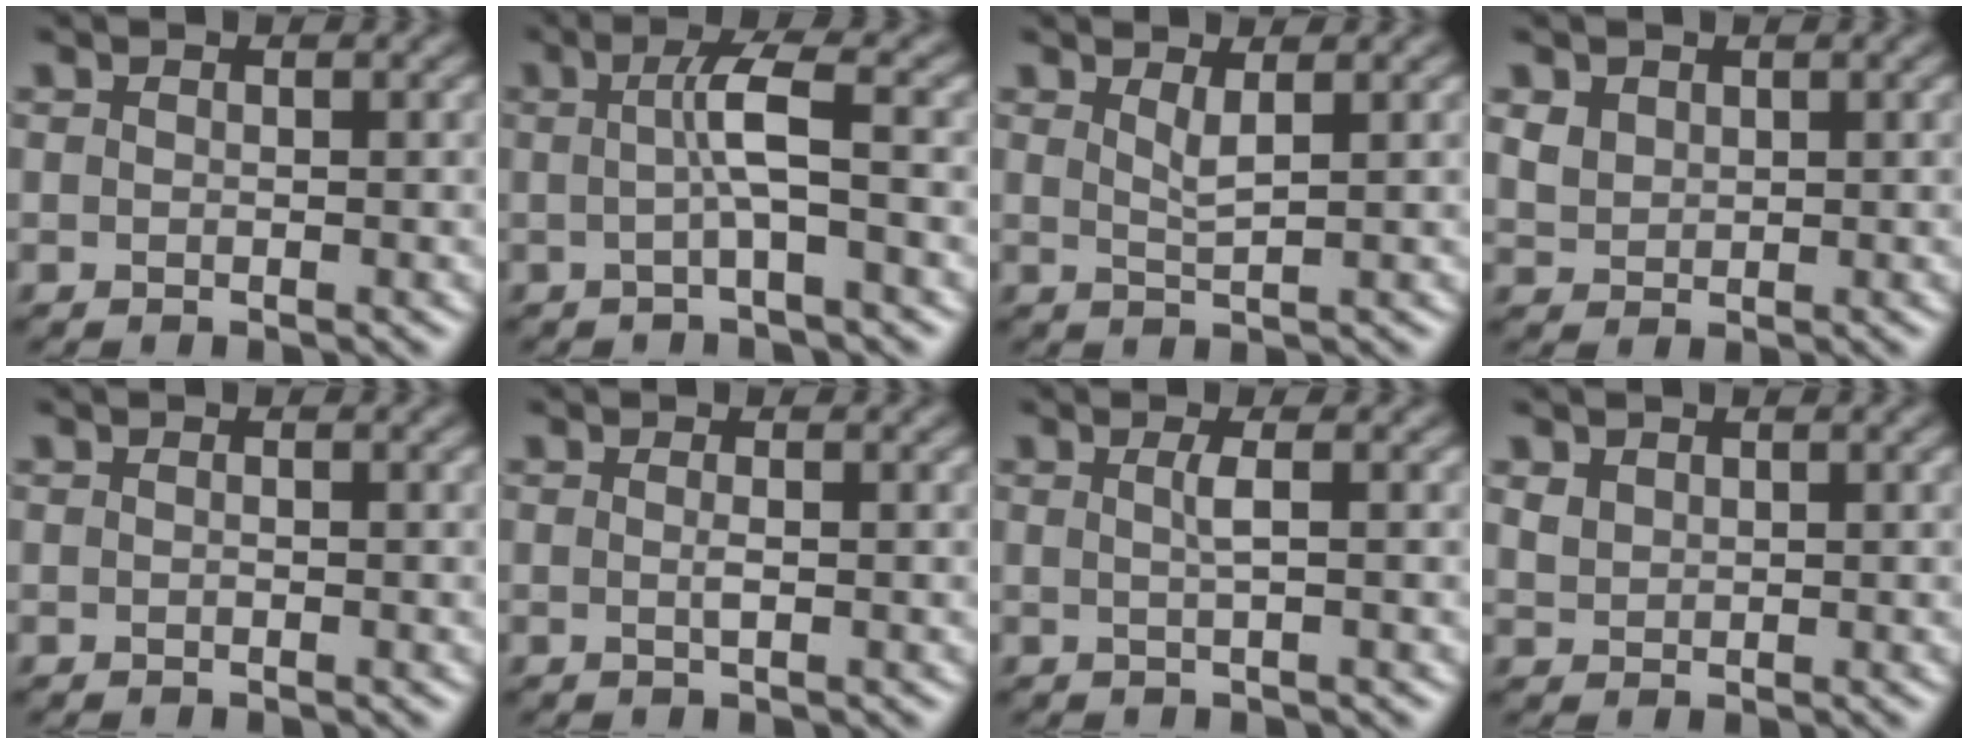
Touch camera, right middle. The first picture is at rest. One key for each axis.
{"total": 3.3, "fx": -0.1, "fy": 0.4, "fz": 3.3, "tx": -0.061, "ty": 0.004, "tz": -0.004}
{"total": 1.6, "fx": 0.8, "fy": 0.3, "fz": 1.3, "tx": -0.023, "ty": -0.003, "tz": 0.013}
{"total": 1.8, "fx": 1.0, "fy": 1.3, "fz": 0.6, "tx": -0.018, "ty": -0.005, "tz": 0.023}
{"total": 0.0}
{"total": 0.8, "fx": 0.0, "fy": 0.1, "fz": 0.8, "tx": -0.017, "ty": 0.000, "tz": -0.001}
{"total": 1.4, "fx": 0.2, "fy": 0.3, "fz": 1.4, "tx": -0.028, "ty": 0.003, "tz": 0.000}
{"total": 1.2, "fx": 0.8, "fy": 0.9, "fz": 0.4, "tx": -0.011, "ty": -0.002, "tz": 0.020}